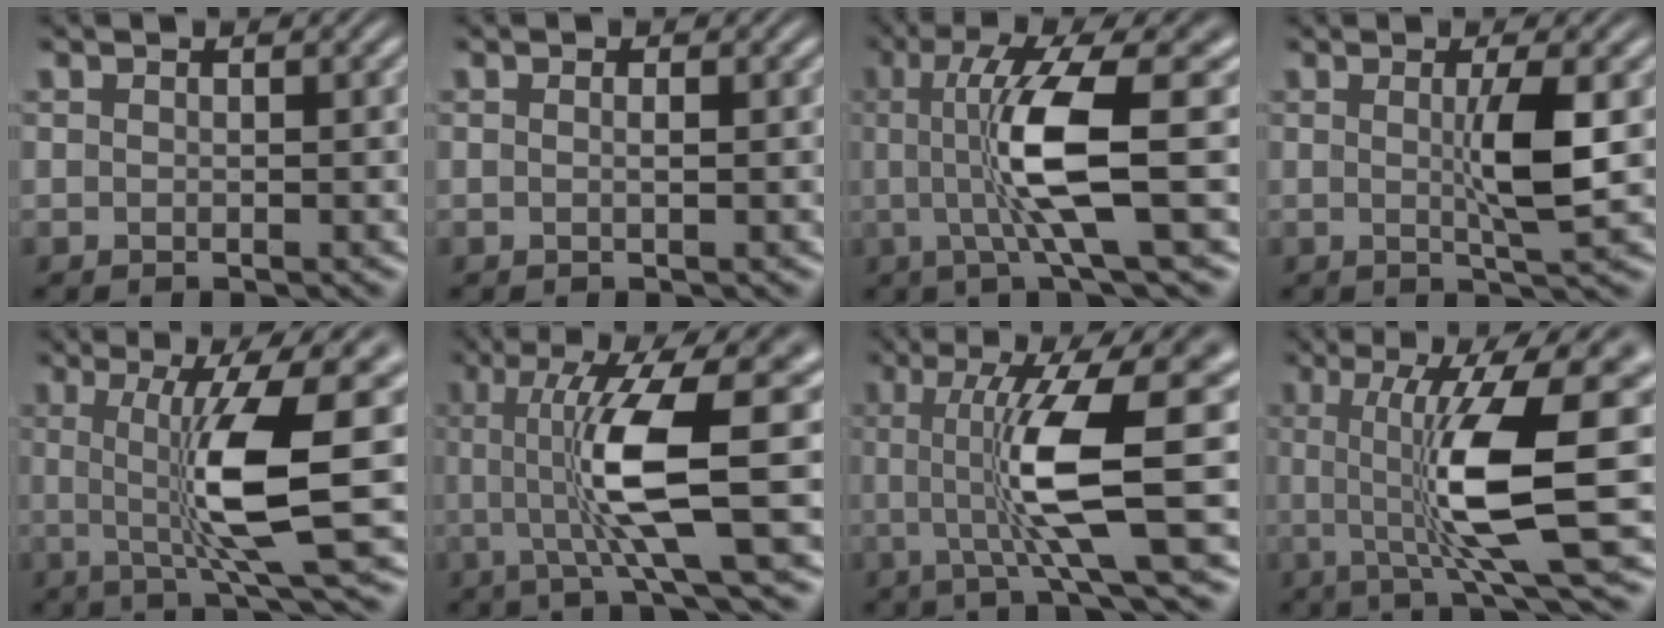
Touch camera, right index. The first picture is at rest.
{"total": 0.5, "force": [-0.1, 0.1, 0.5], "torque": [-0.009, -0.001, -0.002]}
{"total": 8.2, "force": [1.0, 1.3, 8.0], "torque": [-0.153, 0.002, 0.016]}
{"total": 3.5, "force": [0.2, -0.1, 3.5], "torque": [-0.059, -0.008, 0.004]}
{"total": 8.5, "force": [0.9, 0.8, 8.4], "torque": [-0.136, -0.006, 0.019]}
{"total": 9.1, "force": [0.8, 1.4, 9.0], "torque": [-0.158, 0.004, 0.012]}
{"total": 8.8, "force": [0.5, 1.0, 8.7], "torque": [-0.142, 0.004, 0.005]}
{"total": 10.0, "force": [0.9, 1.5, 9.8], "torque": [-0.157, 0.001, 0.012]}